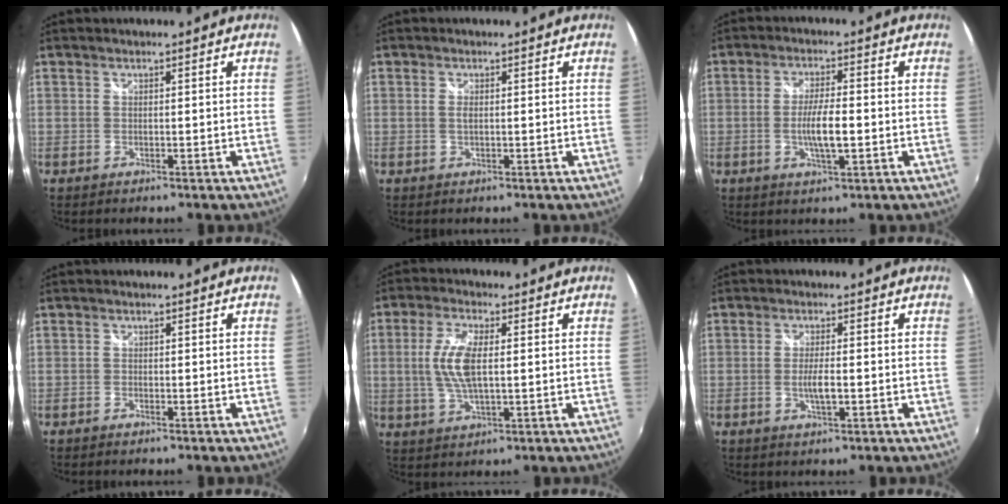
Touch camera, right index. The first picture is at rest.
{"total": 1.1, "force": [0.1, 0.5, 0.9], "torque": [-0.019, -0.001, -0.001]}
{"total": 6.1, "force": [-1.2, 1.2, 5.9], "torque": [-0.112, -0.004, -0.020]}
{"total": 0.6, "force": [-0.5, 0.3, 0.1], "torque": [-0.006, -0.002, -0.013]}
{"total": 8.1, "force": [0.6, 3.1, 7.5], "torque": [-0.153, 0.002, 0.014]}
{"total": 3.4, "force": [-0.8, 0.6, 3.3], "torque": [-0.062, -0.005, -0.014]}